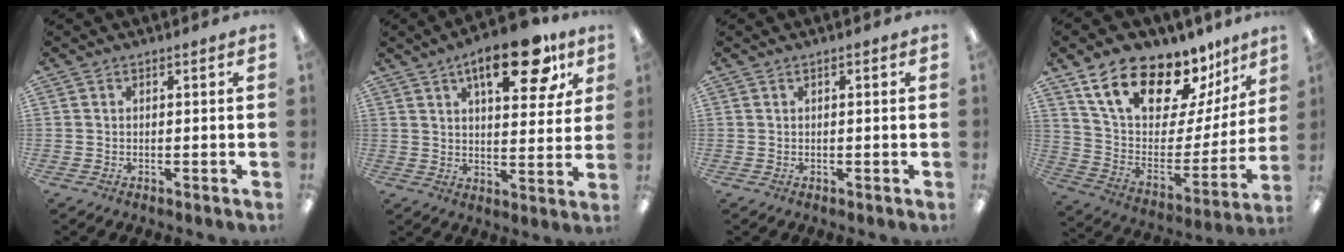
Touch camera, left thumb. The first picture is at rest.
{"total": 17.0, "force": [9.1, 7.1, 12.5], "torque": [-0.165, -0.036, 0.141]}
{"total": 0.5, "force": [0.2, 0.2, 0.4], "torque": [-0.009, 0.002, 0.003]}
{"total": 20.2, "force": [15.3, 9.0, 9.8], "torque": [-0.180, -0.103, 0.275]}